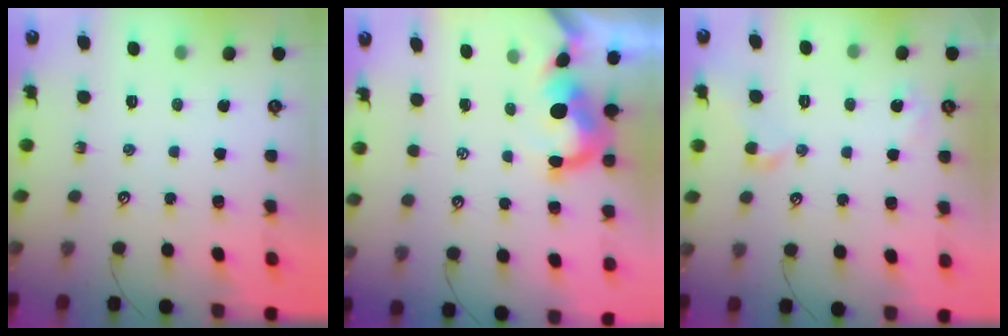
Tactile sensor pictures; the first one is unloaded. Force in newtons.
{"total": 2.8, "press": 2.6, "slide": 0.9}
{"total": 2.3, "press": 2.2, "slide": 0.6}